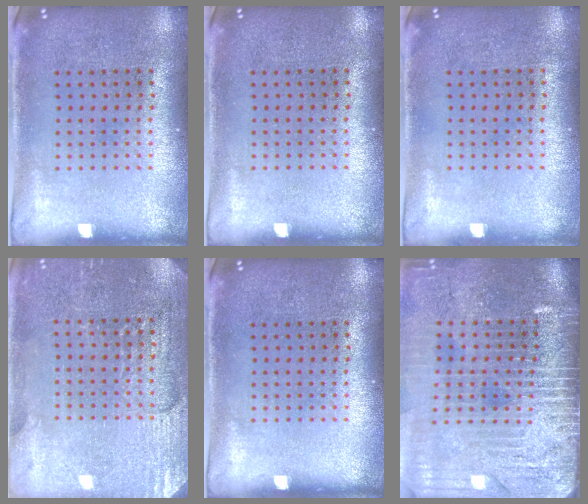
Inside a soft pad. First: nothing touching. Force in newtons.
{"total": 0.0}
{"total": 0.0}
{"total": 2.9, "press": 2.8, "slide": 0.2}
{"total": 0.0}
{"total": 4.5, "press": 3.8, "slide": 2.4}